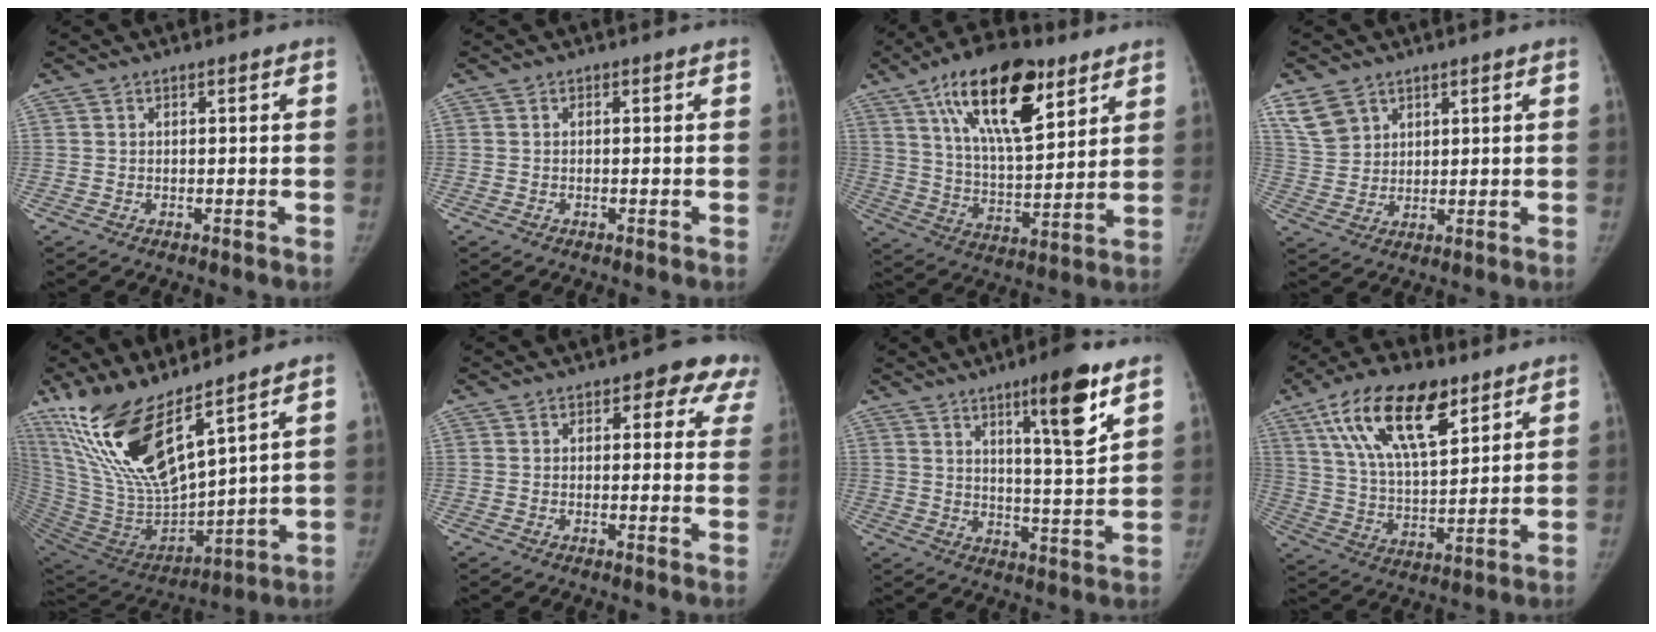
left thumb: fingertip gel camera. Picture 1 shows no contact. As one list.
[{"total": 0.0}, {"total": 20.8, "force": [11.0, 8.7, 15.4], "torque": [-0.231, -0.039, 0.191]}, {"total": 6.4, "force": [4.0, 4.6, 2.0], "torque": [-0.024, -0.011, 0.088]}, {"total": 20.5, "force": [13.7, 5.1, 14.3], "torque": [-0.264, -0.077, 0.279]}, {"total": 7.5, "force": [3.8, 4.0, 5.1], "torque": [-0.009, -0.006, 0.031]}, {"total": 12.4, "force": [7.0, 1.6, 10.1], "torque": [-0.143, -0.042, 0.106]}, {"total": 19.0, "force": [10.3, 8.3, 13.7], "torque": [-0.219, -0.030, 0.186]}]